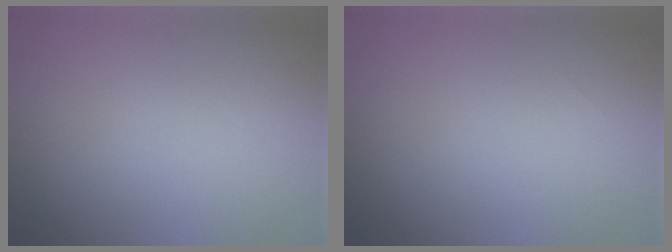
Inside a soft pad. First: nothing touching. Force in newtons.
{"total": 0.0}